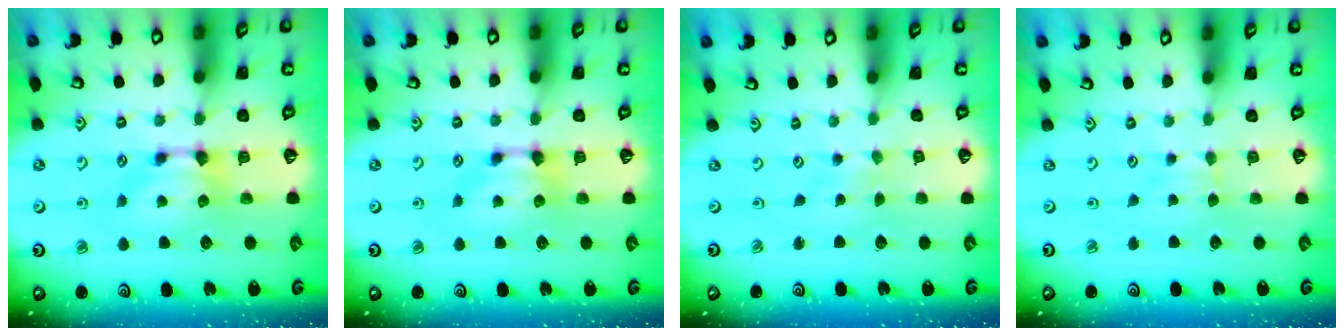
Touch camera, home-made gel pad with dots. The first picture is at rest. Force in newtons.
{"total": 0.0}
{"total": 3.5, "press": 3.5, "slide": 0.1}
{"total": 2.4, "press": 2.4, "slide": 0.4}